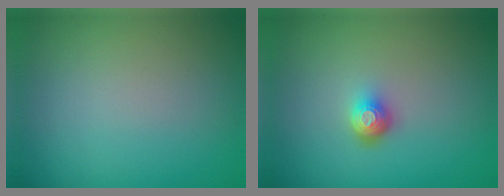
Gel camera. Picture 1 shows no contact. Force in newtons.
{"total": 2.0, "press": 1.5, "slide": 1.4}